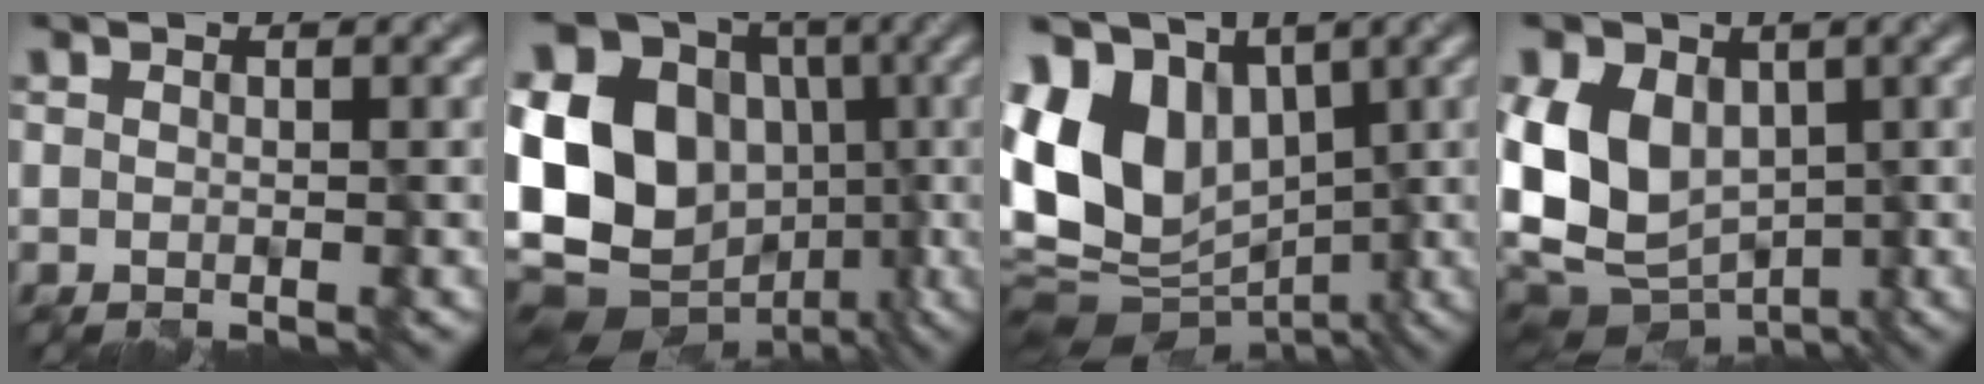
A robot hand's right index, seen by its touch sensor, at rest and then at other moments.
{"total": 19.0, "force": [-2.5, 16.2, 9.7], "torque": [-0.185, 0.019, -0.082]}
{"total": 12.5, "force": [0.3, 9.0, 8.7], "torque": [-0.174, 0.015, -0.012]}
{"total": 10.2, "force": [-1.0, 7.6, 6.7], "torque": [-0.122, 0.012, -0.022]}